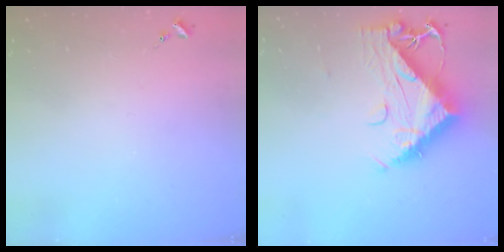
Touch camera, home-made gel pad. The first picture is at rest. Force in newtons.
{"total": 12.0, "press": 11.9, "slide": 1.4}